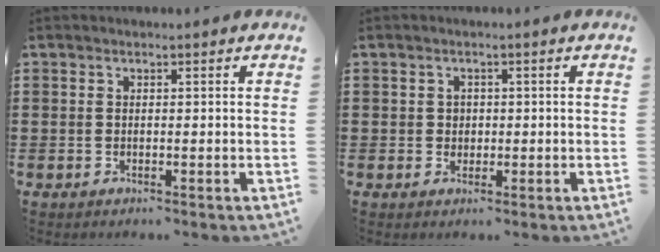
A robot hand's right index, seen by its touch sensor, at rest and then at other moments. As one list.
[{"total": 1.5, "force": [0.2, 1.4, 0.3], "torque": [-0.011, 0.008, 0.003]}]